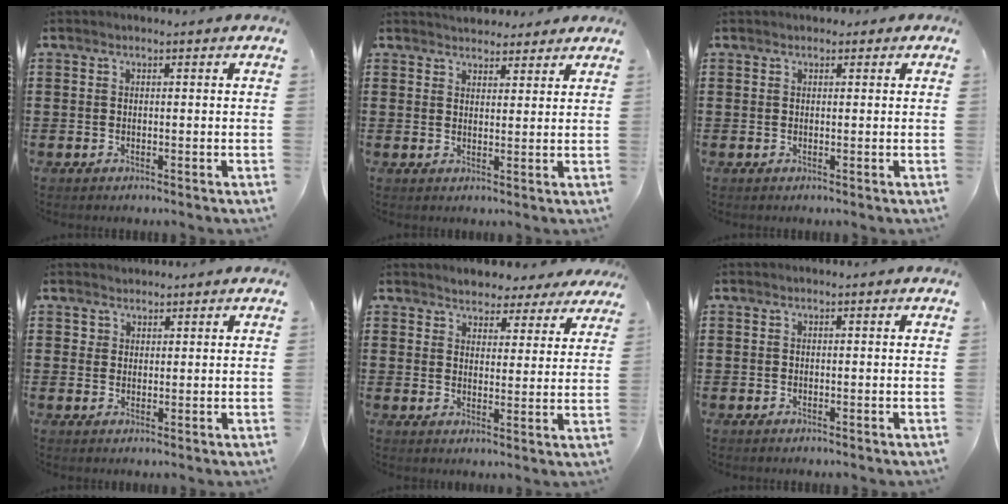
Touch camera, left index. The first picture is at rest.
{"total": 3.2, "force": [2.9, 1.2, 0.0], "torque": [-0.009, -0.001, 0.056]}
{"total": 0.8, "force": [0.4, 0.7, 0.2], "torque": [0.002, 0.002, 0.006]}
{"total": 1.8, "force": [1.4, 1.2, -0.2], "torque": [0.005, 0.001, 0.027]}
{"total": 3.8, "force": [3.6, 1.1, -0.3], "torque": [-0.015, -0.011, 0.066]}
{"total": 0.0}